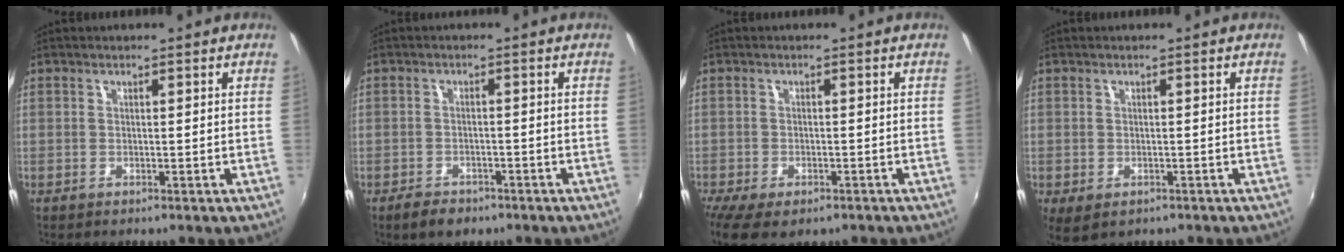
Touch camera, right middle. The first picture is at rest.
{"total": 4.0, "force": [-2.9, 2.3, 1.6], "torque": [-0.044, -0.004, -0.044]}
{"total": 8.9, "force": [-6.0, 3.9, 5.4], "torque": [-0.131, -0.041, -0.094]}
{"total": 3.7, "force": [-1.6, 2.3, 2.4], "torque": [-0.048, -0.017, -0.018]}